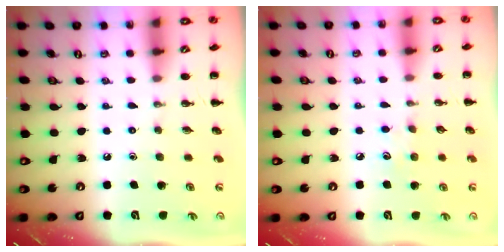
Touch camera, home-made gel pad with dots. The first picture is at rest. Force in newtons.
{"total": 4.8, "press": 4.6, "slide": 1.4}